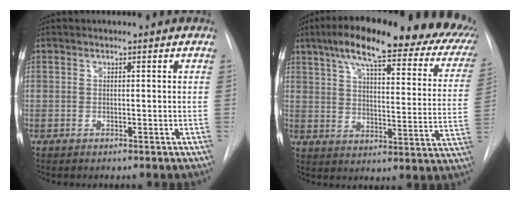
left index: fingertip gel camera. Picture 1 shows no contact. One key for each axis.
{"total": 28.6, "fx": 21.1, "fy": 6.6, "fz": 18.1, "tx": -0.238, "ty": 0.014, "tz": 0.256}